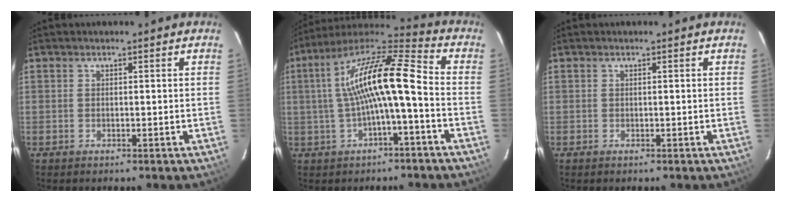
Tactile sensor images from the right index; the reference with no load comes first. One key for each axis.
{"total": 15.2, "fx": -0.8, "fy": 2.6, "fz": 14.9, "tx": -0.276, "ty": 0.027, "tz": -0.017}
{"total": 0.0}